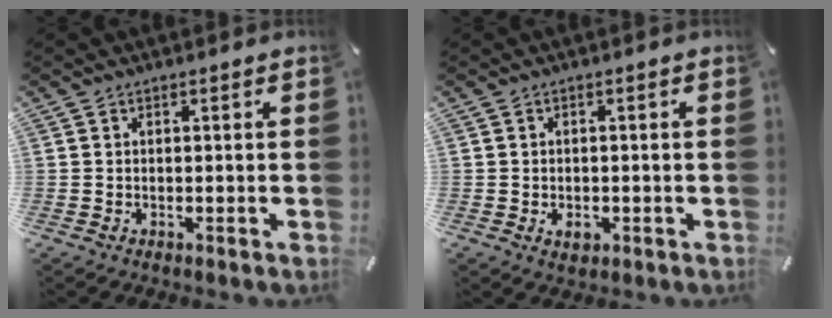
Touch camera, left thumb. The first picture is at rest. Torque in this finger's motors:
{"motor_torque": [0.31, 1.13, -0.28, -0.05, 0.00]}